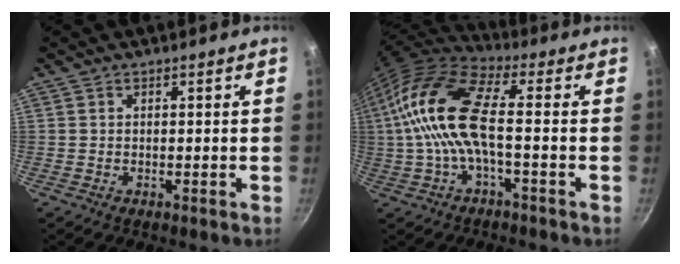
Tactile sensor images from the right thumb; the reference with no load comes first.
{"total": 14.8, "force": [-0.6, 5.6, 13.7], "torque": [-0.284, 0.028, -0.025]}